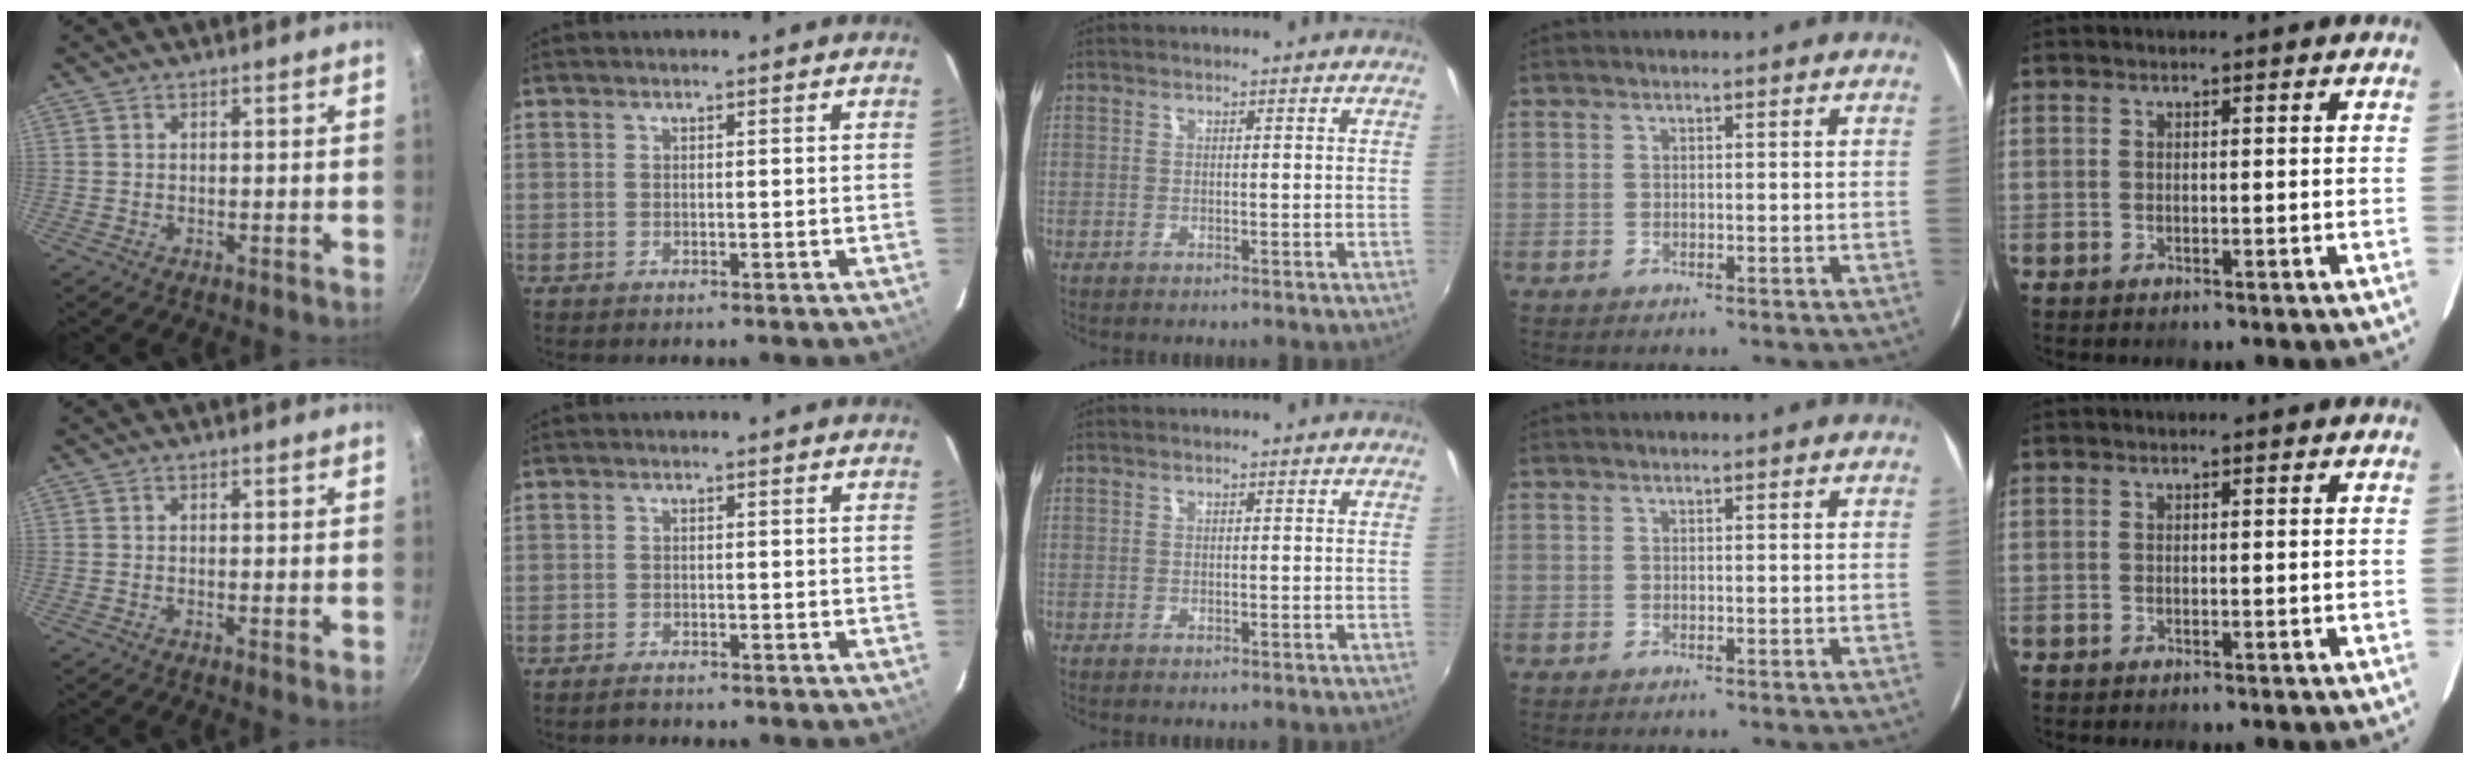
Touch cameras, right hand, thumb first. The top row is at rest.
{"thumb": {"total": 1.2, "force": [-0.3, 0.1, 1.1], "torque": [-0.019, -0.003, -0.006]}, "index": {"total": 1.8, "force": [-1.7, 0.5, 0.5], "torque": [-0.016, -0.001, -0.030]}}